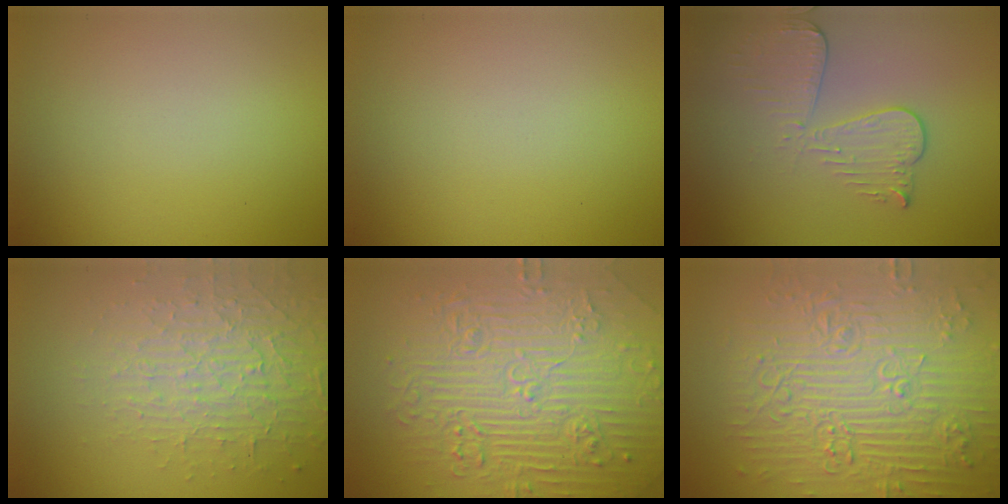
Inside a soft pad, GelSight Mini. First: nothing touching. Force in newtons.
{"total": 0.0}
{"total": 3.3, "press": 3.0, "slide": 1.5}
{"total": 4.0, "press": 3.7, "slide": 1.4}
{"total": 11.0, "press": 7.4, "slide": 8.2}
{"total": 11.2, "press": 7.4, "slide": 8.4}